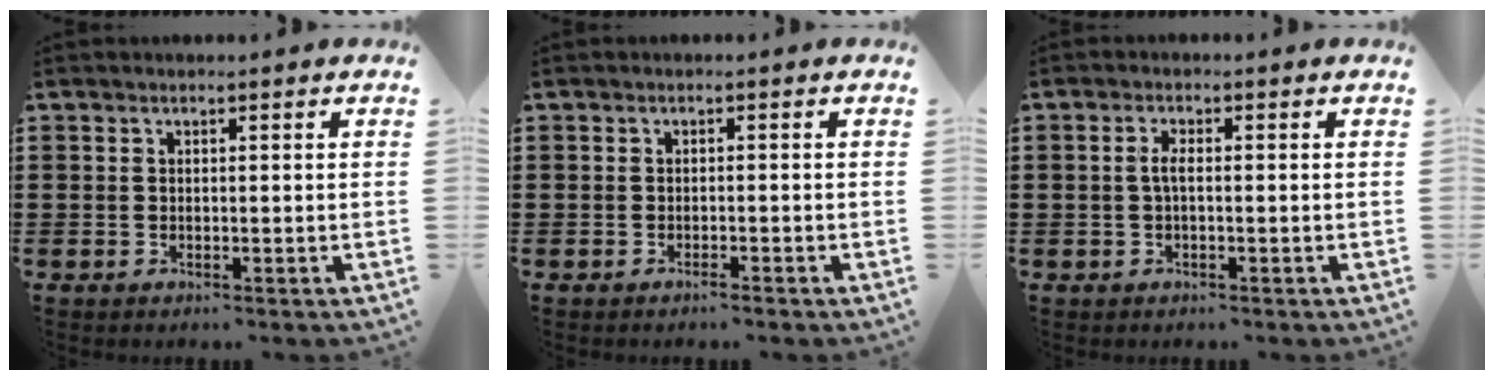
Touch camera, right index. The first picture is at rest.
{"total": 0.9, "force": [-0.7, 0.0, 0.5], "torque": [-0.011, -0.004, -0.014]}
{"total": 2.0, "force": [-0.3, 0.5, 1.9], "torque": [-0.042, 0.000, -0.009]}